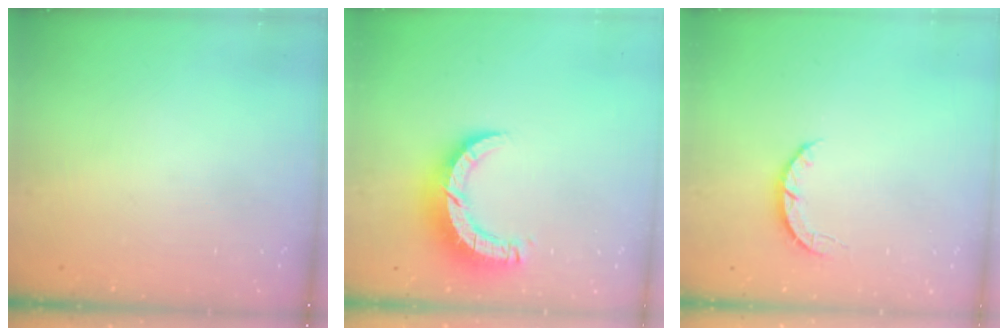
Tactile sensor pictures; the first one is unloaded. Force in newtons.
{"total": 9.3, "press": 9.2, "slide": 0.9}
{"total": 2.7, "press": 2.7, "slide": 0.4}